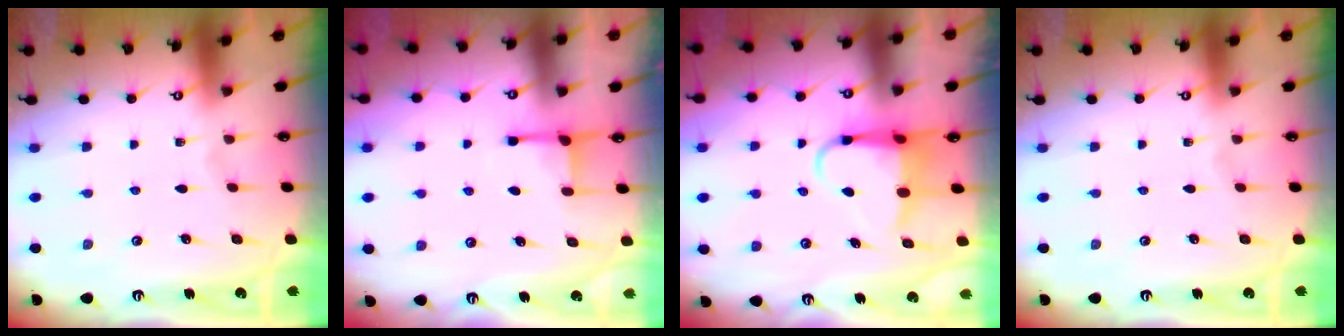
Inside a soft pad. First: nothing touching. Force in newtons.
{"total": 2.8, "press": 2.8, "slide": 0.6}
{"total": 6.3, "press": 6.2, "slide": 0.9}
{"total": 0.0}